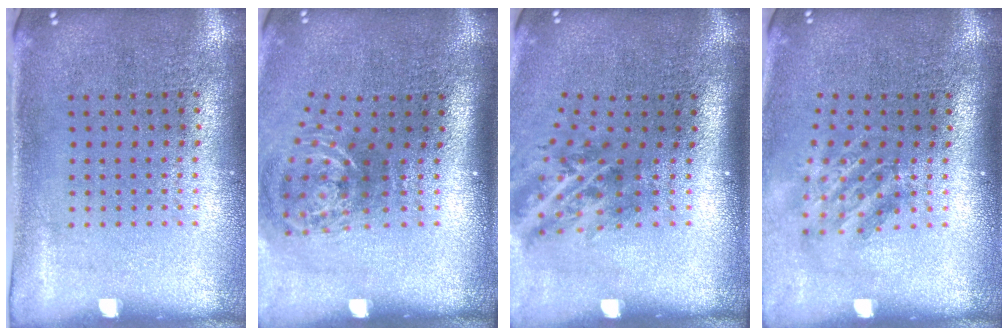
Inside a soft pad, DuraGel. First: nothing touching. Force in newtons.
{"total": 2.1, "press": 1.3, "slide": 1.6}
{"total": 1.9, "press": 1.2, "slide": 1.4}
{"total": 1.8, "press": 1.3, "slide": 1.3}